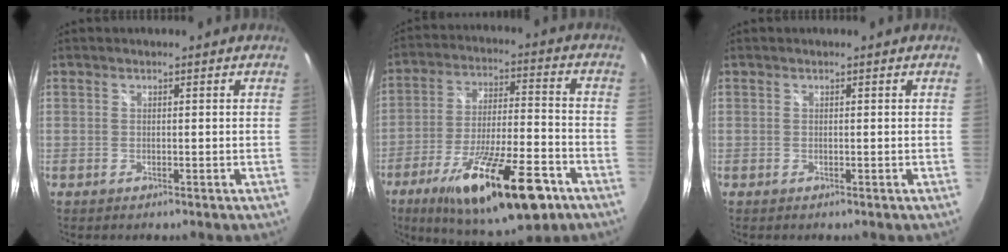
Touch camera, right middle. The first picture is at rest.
{"total": 22.0, "force": [-12.5, 5.9, 17.2], "torque": [-0.298, -0.040, -0.194]}
{"total": 0.0}